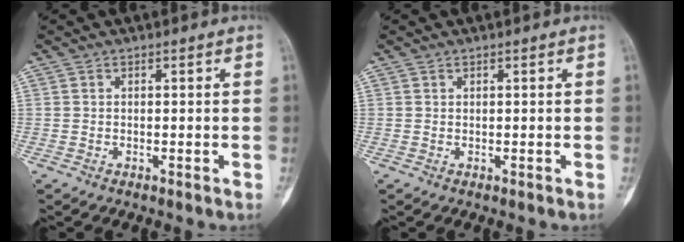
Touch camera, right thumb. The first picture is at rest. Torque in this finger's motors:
{"motor_torque": [0.07, 0.00, -0.27, -0.10, 0.05]}